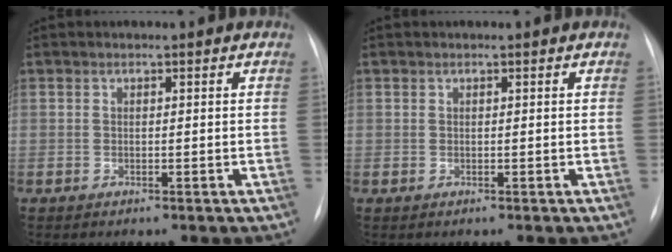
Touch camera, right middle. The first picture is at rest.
{"total": 0.0}